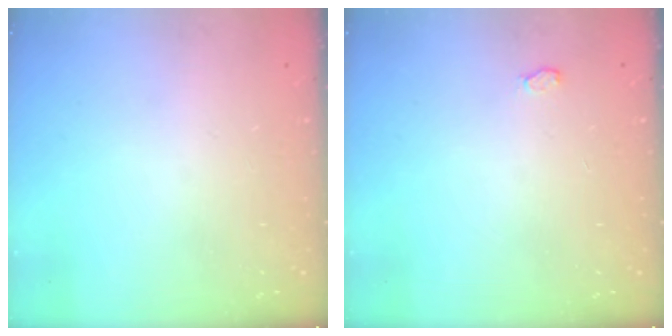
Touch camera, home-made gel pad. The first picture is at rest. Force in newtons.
{"total": 4.5, "press": 4.4, "slide": 0.9}